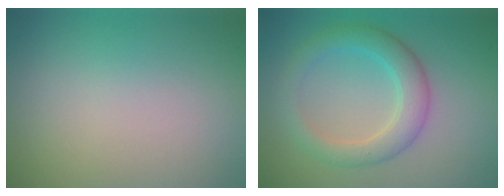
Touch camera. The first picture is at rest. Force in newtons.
{"total": 4.0, "press": 4.0, "slide": 0.2}